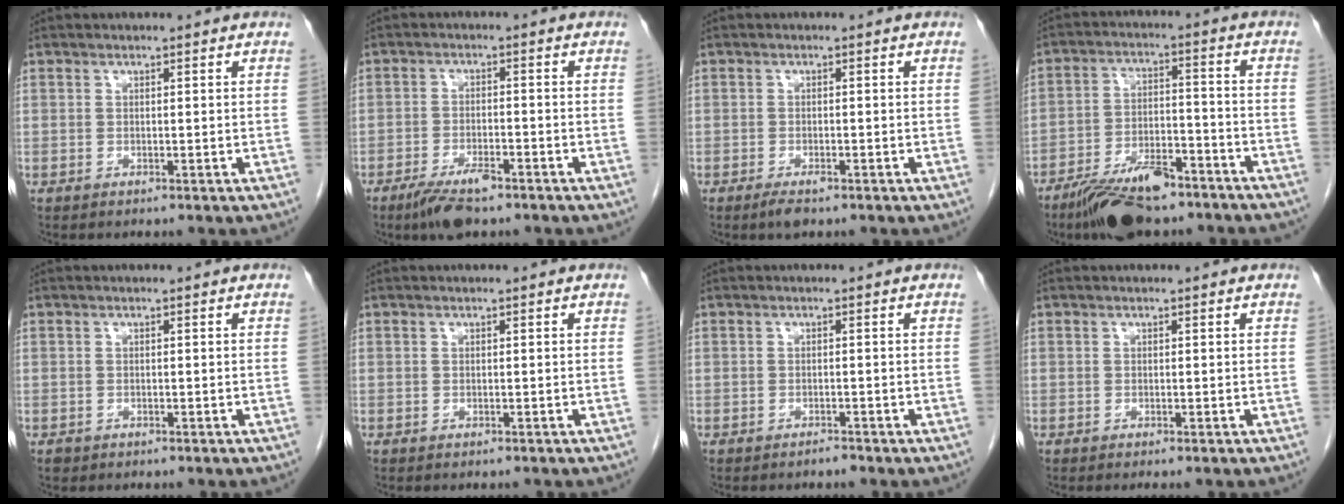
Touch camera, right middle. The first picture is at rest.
{"total": 5.7, "force": [-4.1, 1.6, 3.7], "torque": [-0.072, -0.006, -0.067]}
{"total": 2.1, "force": [-1.4, 0.7, 1.4], "torque": [-0.027, -0.002, -0.020]}
{"total": 12.4, "force": [-9.4, 3.9, 7.1], "torque": [-0.121, -0.001, -0.160]}
{"total": 0.6, "force": [-0.3, 0.5, 0.0], "torque": [-0.003, 0.003, -0.005]}
{"total": 0.0}
{"total": 0.7, "force": [-0.7, 0.1, 0.2], "torque": [-0.005, 0.000, -0.011]}
{"total": 0.0}